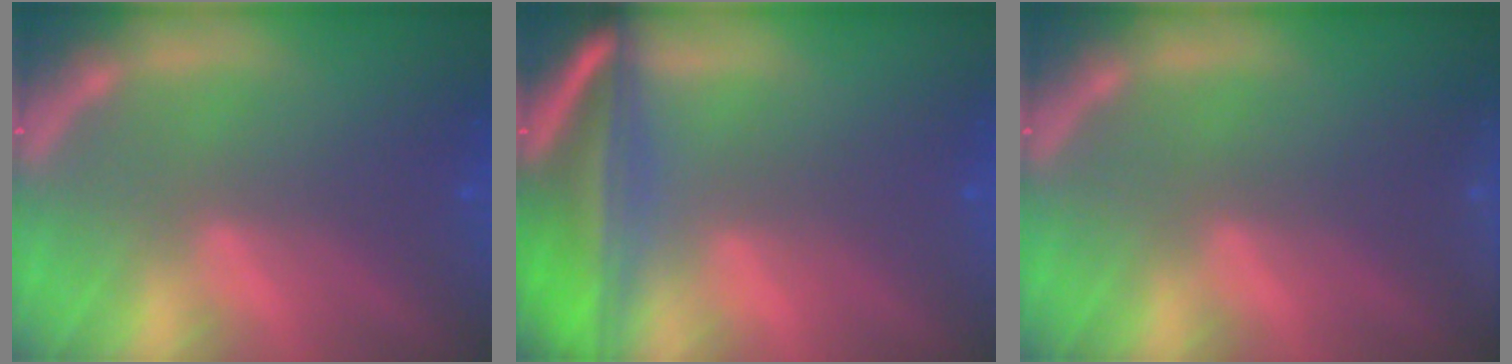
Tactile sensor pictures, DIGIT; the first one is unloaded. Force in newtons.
{"total": 9.6}
{"total": 2.4}